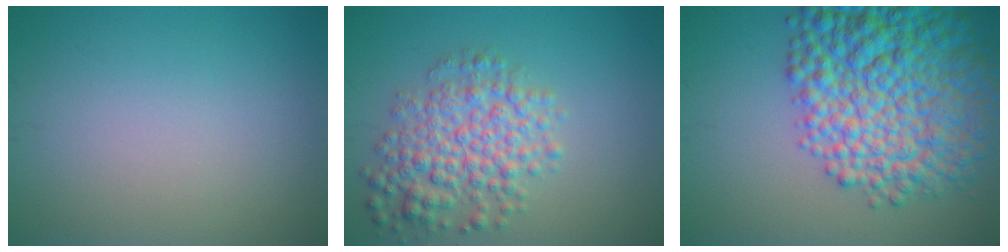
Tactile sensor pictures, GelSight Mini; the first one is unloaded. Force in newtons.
{"total": 5.5, "press": 5.5, "slide": 0.1}
{"total": 12.8, "press": 12.8, "slide": 0.4}